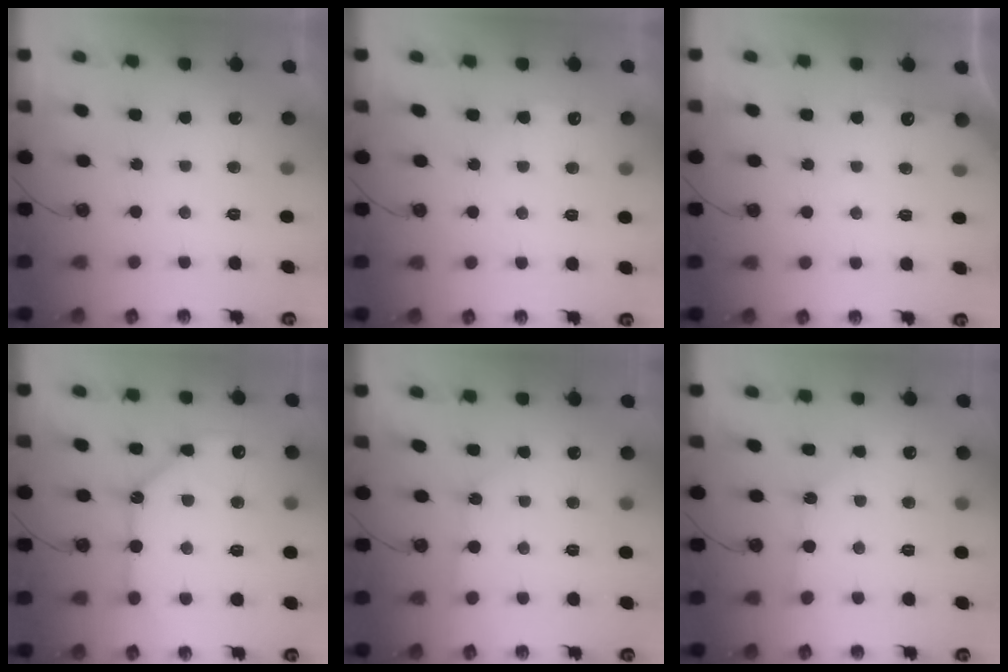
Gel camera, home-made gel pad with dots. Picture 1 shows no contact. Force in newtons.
{"total": 3.9, "press": 3.9, "slide": 0.5}
{"total": 3.8, "press": 3.8, "slide": 0.4}
{"total": 11.8, "press": 11.7, "slide": 1.1}
{"total": 2.1, "press": 2.1, "slide": 0.2}
{"total": 3.0, "press": 2.9, "slide": 0.4}